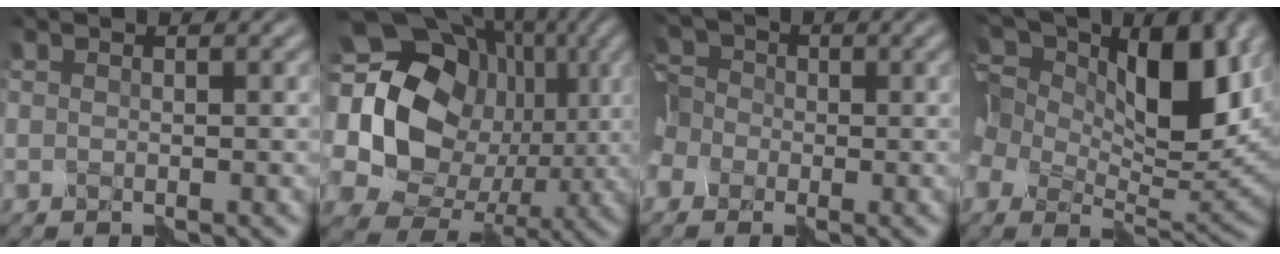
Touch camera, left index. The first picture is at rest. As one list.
[{"total": 20.3, "force": [3.5, 17.1, 10.3], "torque": [-0.229, 0.026, 0.060]}, {"total": 6.8, "force": [-1.9, 5.7, 3.3], "torque": [-0.090, 0.021, -0.060]}, {"total": 14.6, "force": [4.9, 7.7, 11.4], "torque": [-0.221, 0.013, 0.077]}]